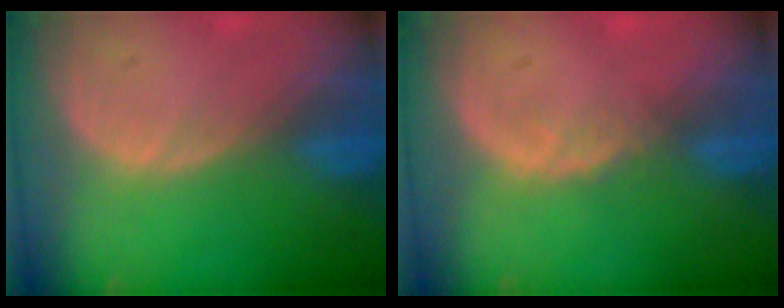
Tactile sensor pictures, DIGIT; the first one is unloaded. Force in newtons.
{"total": 1.1, "press": 1.1, "slide": 0.2}